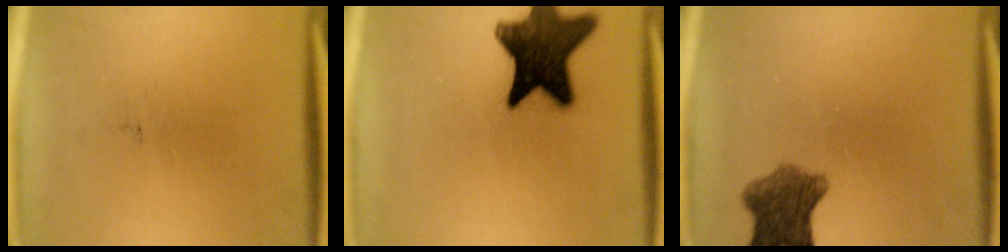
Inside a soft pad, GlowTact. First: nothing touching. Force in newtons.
{"total": 16.3}
{"total": 7.2}